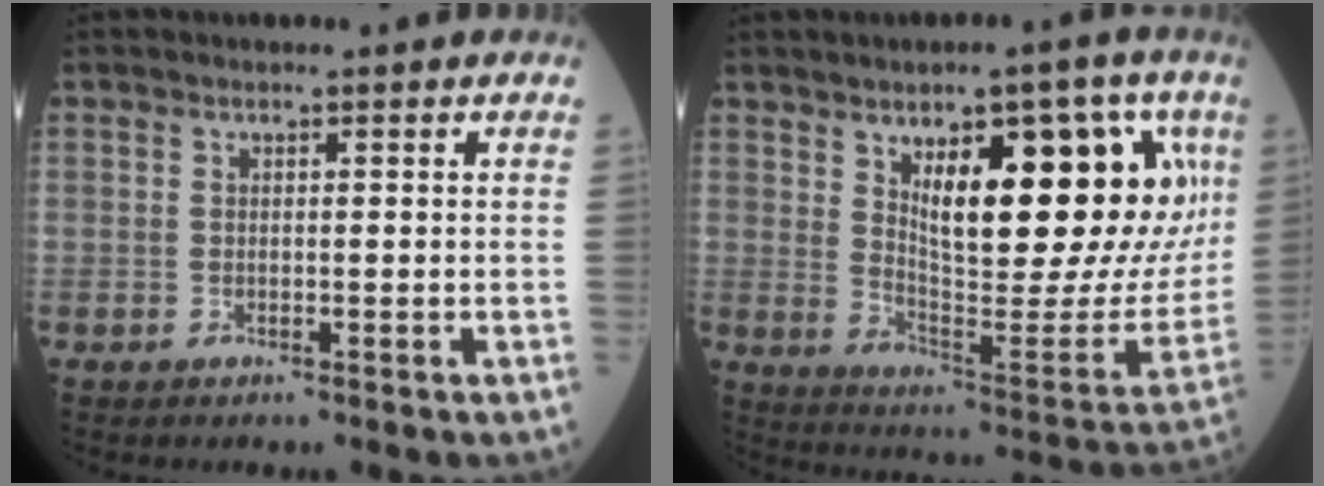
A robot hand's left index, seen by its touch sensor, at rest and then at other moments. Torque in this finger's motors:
{"motor_torque": [1.12, -1.02, 1.05, 0.21]}